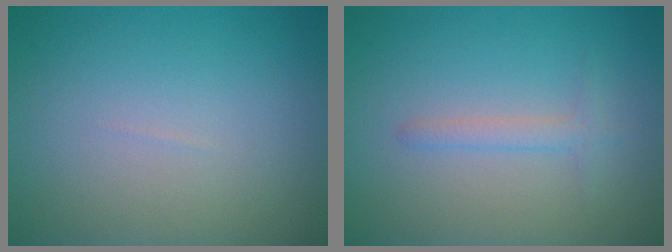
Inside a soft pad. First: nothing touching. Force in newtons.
{"total": 1.4, "press": 1.4, "slide": 0.1}